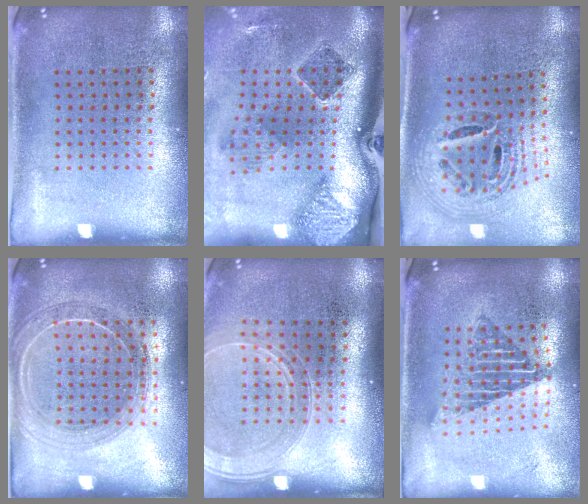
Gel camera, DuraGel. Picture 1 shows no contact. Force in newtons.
{"total": 2.8, "press": 1.9, "slide": 2.1}
{"total": 1.8, "press": 1.5, "slide": 1.1}
{"total": 1.7, "press": 1.6, "slide": 0.6}
{"total": 1.7, "press": 1.6, "slide": 0.6}
{"total": 1.6, "press": 1.4, "slide": 0.9}